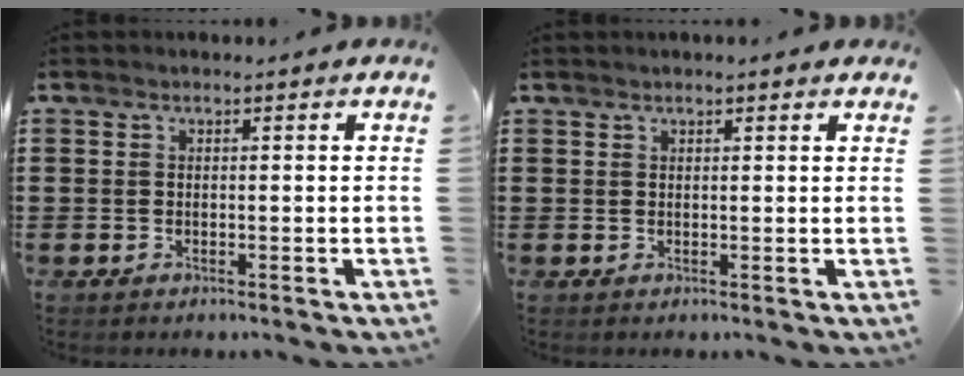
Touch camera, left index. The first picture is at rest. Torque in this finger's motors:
{"motor_torque": [0.68, -0.60, 0.59, 0.05]}